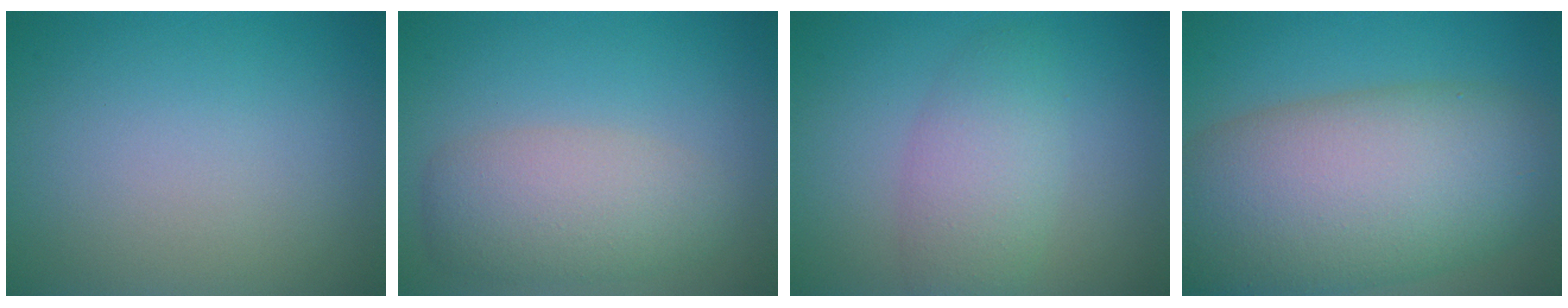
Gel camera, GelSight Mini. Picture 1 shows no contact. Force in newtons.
{"total": 4.6, "press": 4.6, "slide": 0.1}
{"total": 3.8, "press": 3.8, "slide": 0.1}
{"total": 13.4, "press": 13.3, "slide": 0.8}